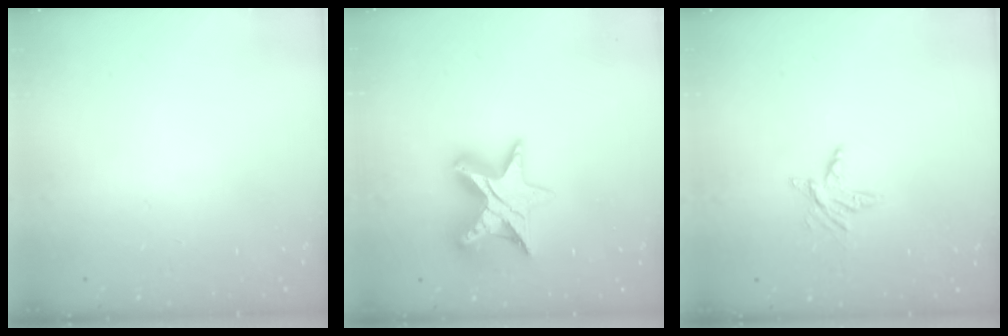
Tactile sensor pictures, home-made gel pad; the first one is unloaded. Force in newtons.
{"total": 12.7, "press": 12.7, "slide": 0.7}
{"total": 6.0, "press": 5.9, "slide": 0.6}